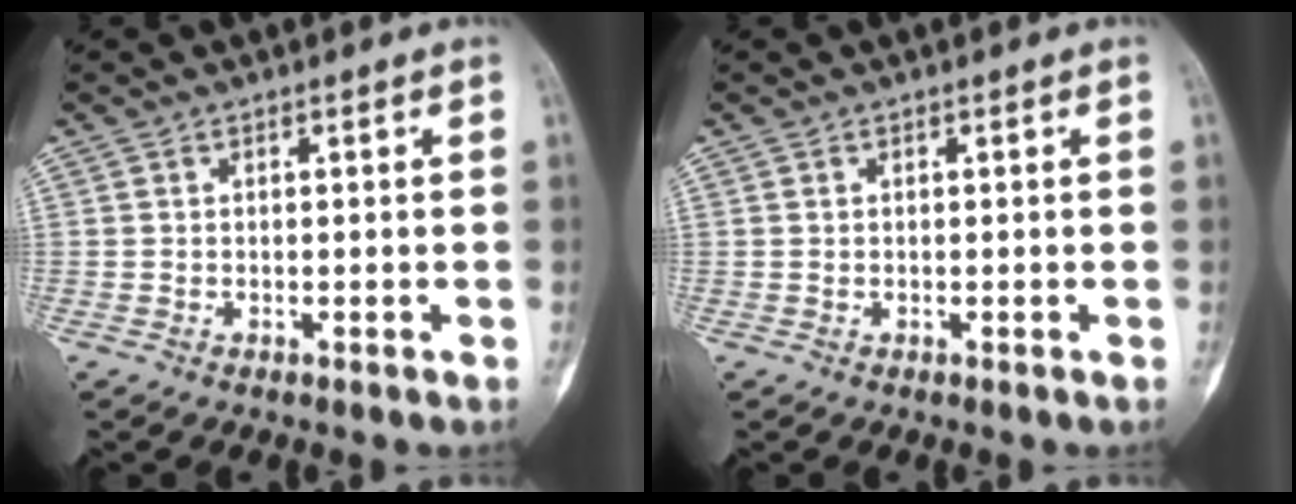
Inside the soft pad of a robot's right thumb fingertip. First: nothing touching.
{"total": 0.0}